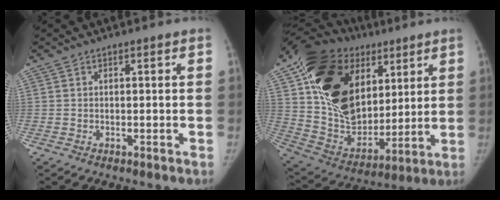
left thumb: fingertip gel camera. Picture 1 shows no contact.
{"total": 30.6, "force": [10.8, 20.8, 19.6], "torque": [-0.340, 0.001, 0.196]}